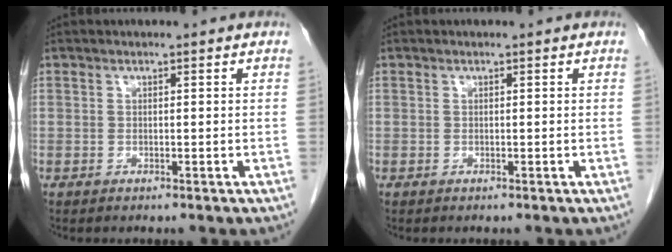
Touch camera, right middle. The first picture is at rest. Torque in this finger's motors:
{"motor_torque": [-0.01, -0.01, 0.00, 0.00]}